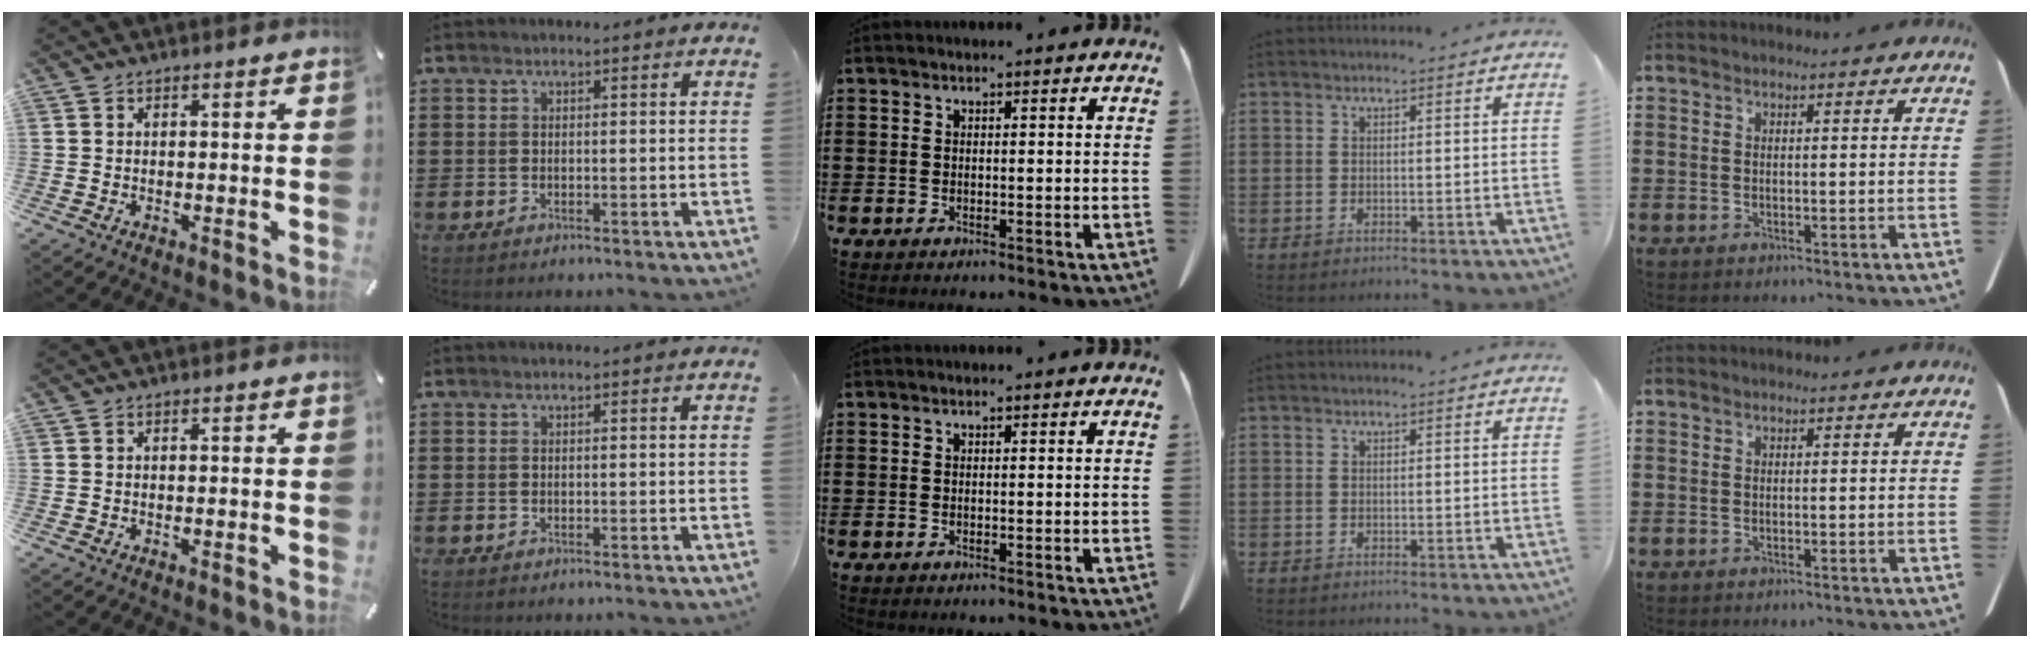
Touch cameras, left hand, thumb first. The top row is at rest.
{}